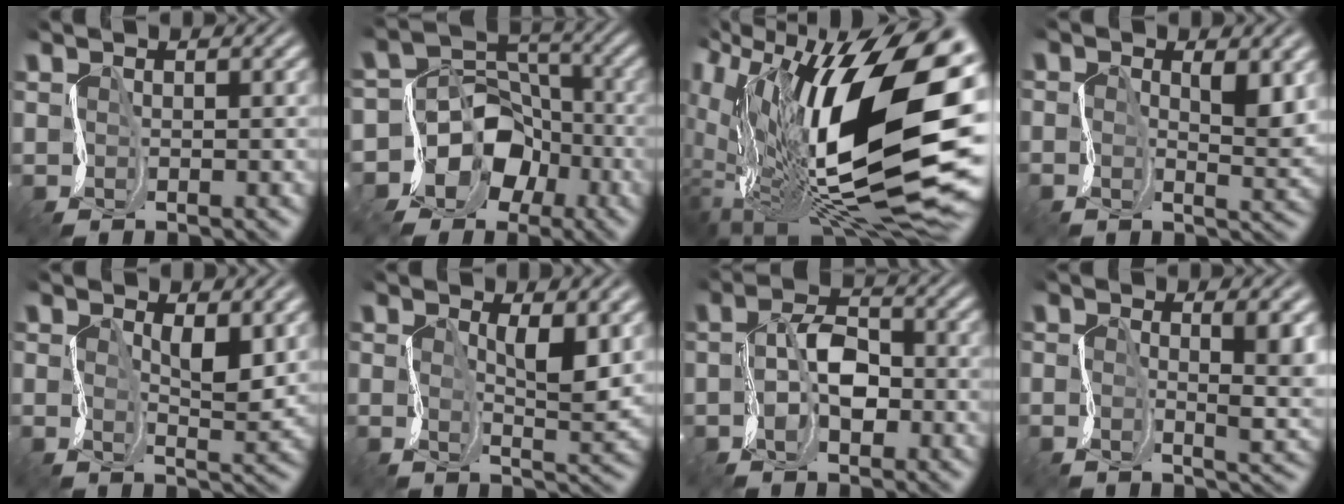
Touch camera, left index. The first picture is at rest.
{"total": 8.7, "force": [-4.6, 7.2, 2.0], "torque": [-0.020, 0.005, -0.102]}
{"total": 19.4, "force": [2.7, 8.6, 17.1], "torque": [-0.287, 0.004, 0.040]}
{"total": 2.6, "force": [0.1, 1.1, 2.3], "torque": [-0.051, -0.002, -0.002]}
{"total": 2.3, "force": [0.1, 0.9, 2.1], "torque": [-0.048, -0.001, 0.000]}
{"total": 2.6, "force": [0.1, 0.7, 2.5], "torque": [-0.055, -0.002, 0.001]}
{"total": 3.7, "force": [-1.5, 2.3, 2.6], "torque": [-0.049, 0.003, -0.033]}
{"total": 3.7, "force": [-0.2, 1.1, 3.5], "torque": [-0.062, -0.005, -0.010]}